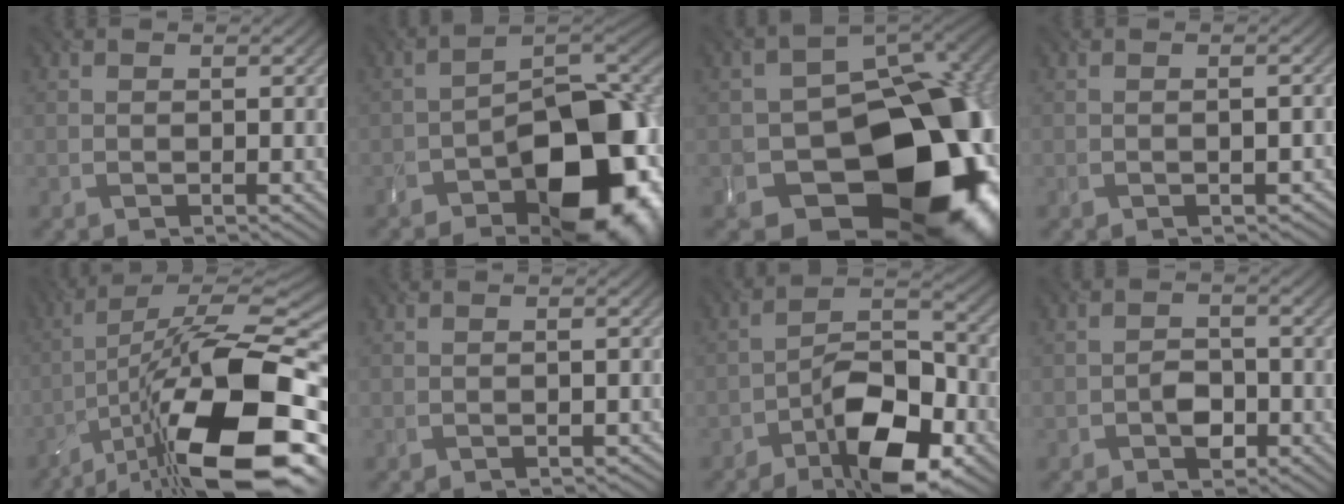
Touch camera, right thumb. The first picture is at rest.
{"total": 17.5, "force": [-8.1, 9.0, 12.7], "torque": [-0.163, -0.018, -0.133]}
{"total": 21.7, "force": [-7.8, 14.7, 13.9], "torque": [-0.205, -0.047, -0.095]}
{"total": 1.4, "force": [-0.5, 0.6, 1.1], "torque": [-0.018, -0.001, -0.006]}
{"total": 20.7, "force": [-9.2, 6.7, 17.3], "torque": [-0.274, -0.002, -0.156]}
{"total": 0.6, "force": [-0.4, 0.1, 0.3], "torque": [-0.006, -0.001, -0.005]}
{"total": 12.6, "force": [-6.4, 5.7, 9.3], "torque": [-0.153, 0.000, -0.118]}
{"total": 2.8, "force": [-1.2, 1.8, 1.6], "torque": [-0.026, 0.002, -0.021]}